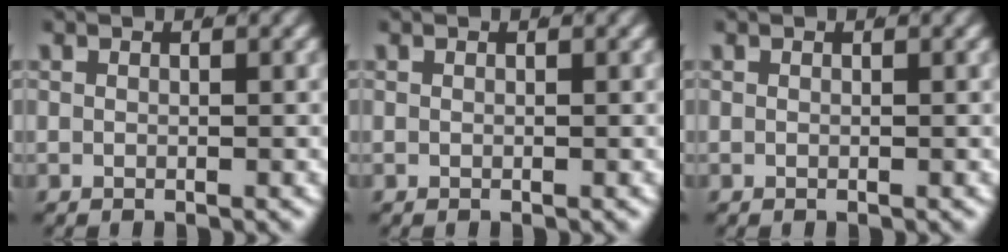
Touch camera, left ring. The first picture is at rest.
{"total": 0.0}
{"total": 0.0}